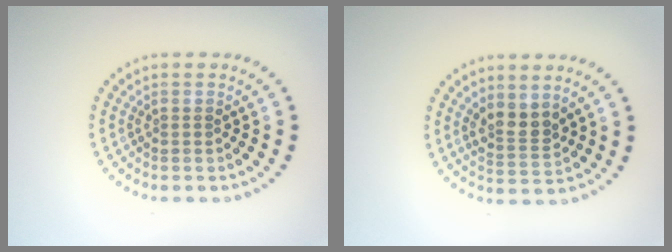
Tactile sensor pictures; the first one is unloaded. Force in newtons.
{"total": 2.5, "press": 2.2, "slide": 1.2}